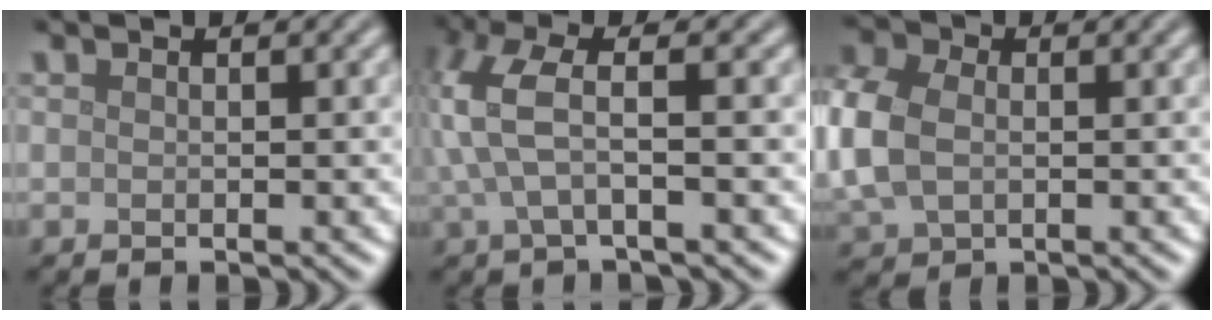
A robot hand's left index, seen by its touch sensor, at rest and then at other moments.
{"total": 5.1, "force": [0.9, 1.7, 4.7], "torque": [-0.116, 0.006, 0.013]}
{"total": 6.3, "force": [-0.1, 4.8, 4.2], "torque": [-0.129, -0.001, 0.001]}